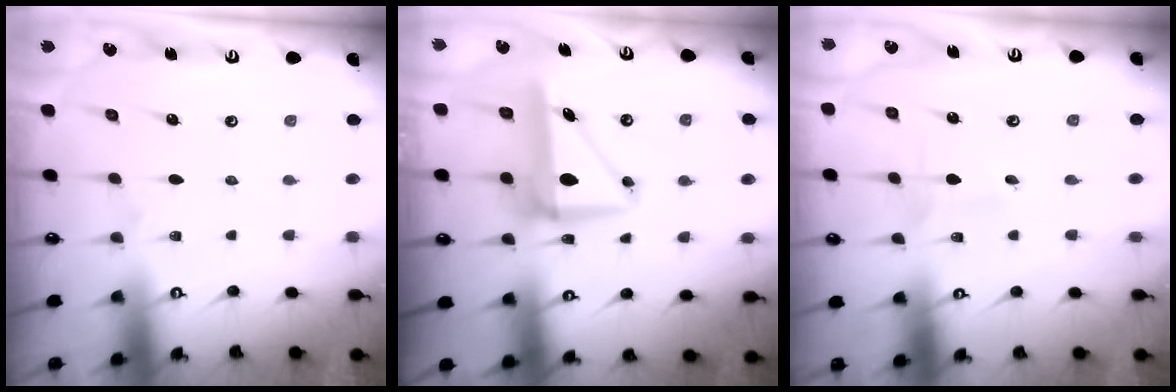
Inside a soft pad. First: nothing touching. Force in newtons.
{"total": 7.9, "press": 7.8, "slide": 1.4}
{"total": 0.6, "press": 0.6, "slide": 0.0}